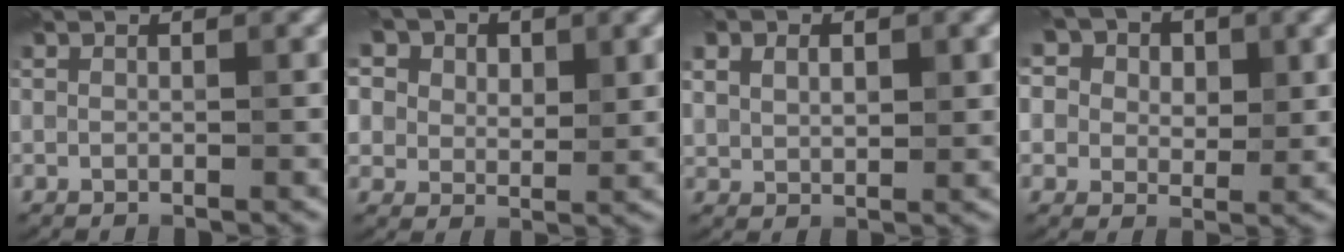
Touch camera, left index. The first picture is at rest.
{"total": 14.0, "force": [7.7, 9.1, 7.2], "torque": [-0.141, 0.032, 0.119]}
{"total": 4.1, "force": [1.5, 2.6, 2.8], "torque": [-0.047, 0.001, 0.027]}
{"total": 12.5, "force": [6.4, 8.8, 6.1], "torque": [-0.118, 0.033, 0.082]}